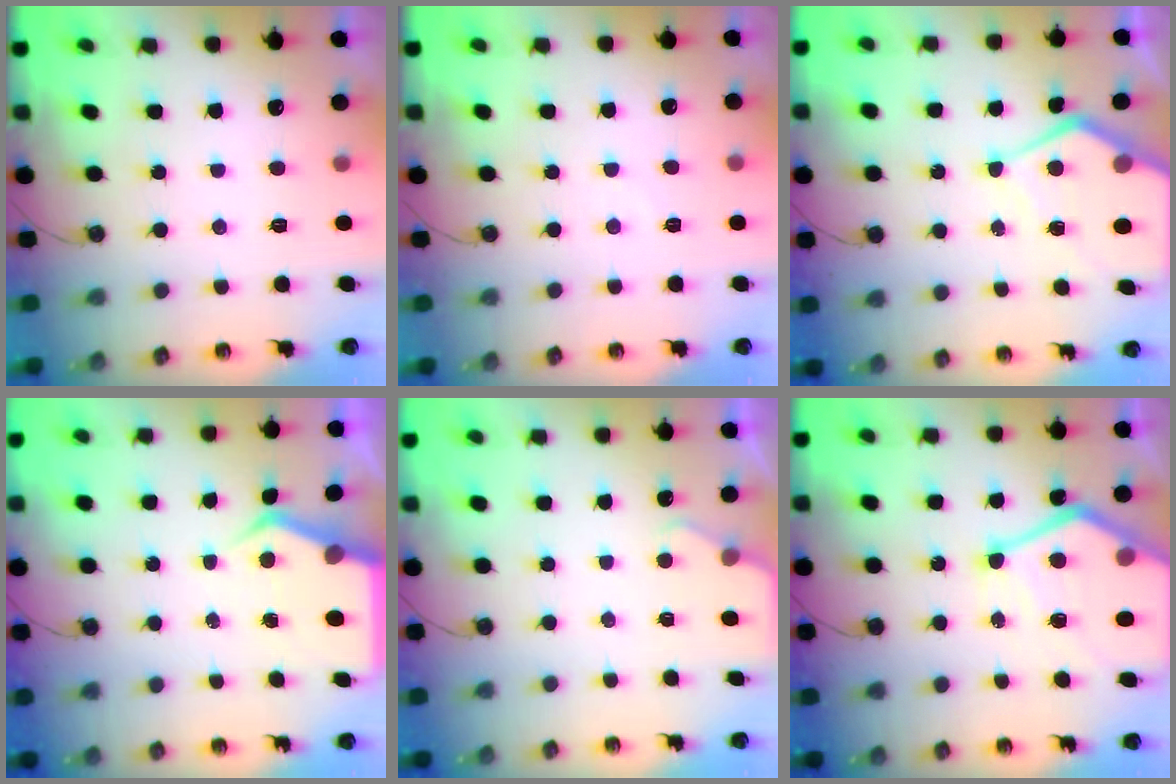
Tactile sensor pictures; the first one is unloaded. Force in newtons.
{"total": 2.5, "press": 2.5, "slide": 0.4}
{"total": 10.3, "press": 10.3, "slide": 1.0}
{"total": 5.4, "press": 5.3, "slide": 0.6}
{"total": 3.0, "press": 3.0, "slide": 0.5}
{"total": 17.9, "press": 17.9, "slide": 1.6}